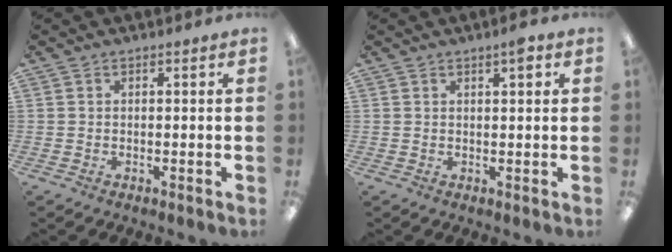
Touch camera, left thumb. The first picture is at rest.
{"total": 2.9, "force": [1.7, 0.7, 2.3], "torque": [-0.032, -0.002, 0.025]}